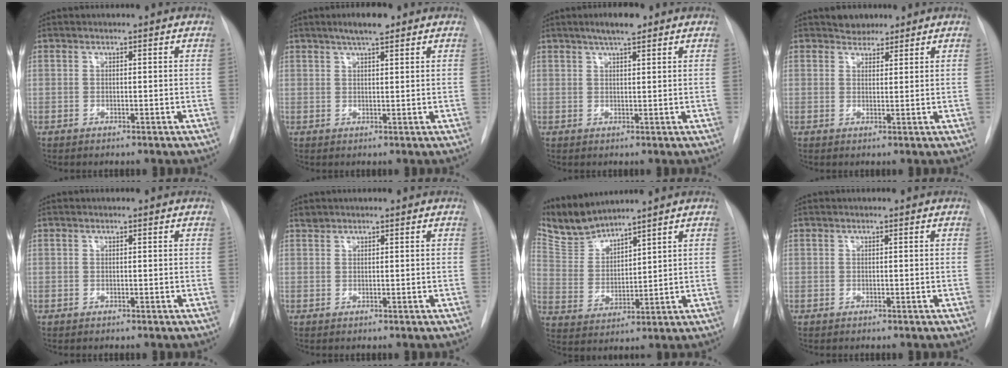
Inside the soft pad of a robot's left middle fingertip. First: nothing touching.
{"total": 4.3, "force": [3.0, 0.8, 3.0], "torque": [-0.052, 0.007, 0.048]}
{"total": 4.3, "force": [3.0, 0.8, 3.0], "torque": [-0.052, 0.007, 0.048]}
{"total": 2.5, "force": [2.2, 1.3, 0.2], "torque": [-0.003, 0.005, 0.033]}
{"total": 0.0}
{"total": 0.6, "force": [0.6, 0.2, -0.1], "torque": [0.000, 0.005, 0.011]}
{"total": 7.3, "force": [7.2, 0.3, 0.9], "torque": [-0.039, 0.002, 0.158]}
{"total": 0.0}